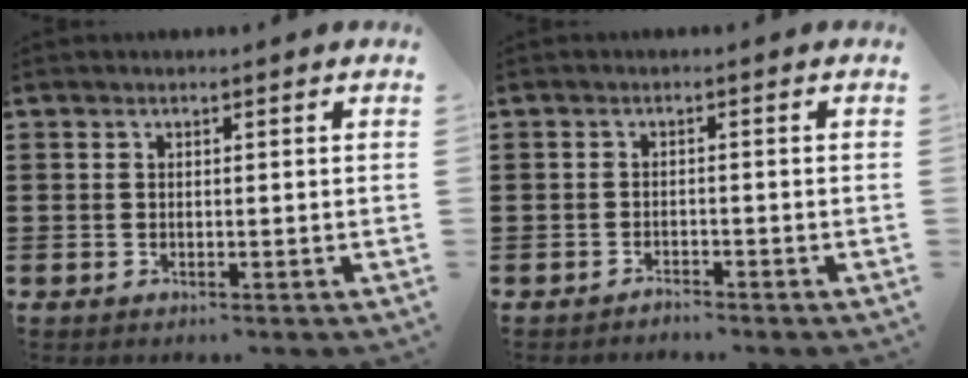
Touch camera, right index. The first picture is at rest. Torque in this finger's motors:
{"motor_torque": [-0.03, 0.64, -1.05, -0.18]}